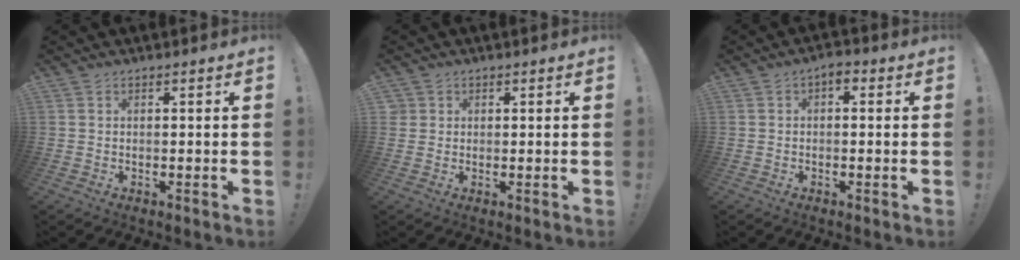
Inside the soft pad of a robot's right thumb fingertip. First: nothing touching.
{"total": 1.8, "force": [0.8, 1.6, 0.1], "torque": [0.002, -0.003, 0.015]}
{"total": 2.2, "force": [-0.2, 0.9, 2.0], "torque": [-0.032, 0.003, -0.007]}